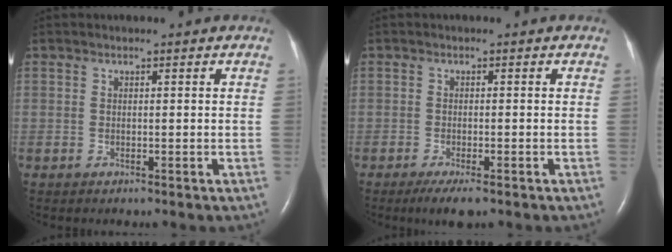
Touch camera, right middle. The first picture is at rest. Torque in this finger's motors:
{"motor_torque": [0.42, -0.34, 0.01, 0.03]}